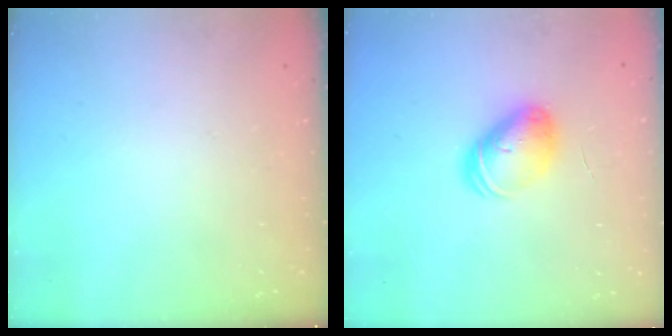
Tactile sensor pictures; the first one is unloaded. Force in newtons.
{"total": 8.7, "press": 8.7, "slide": 0.5}